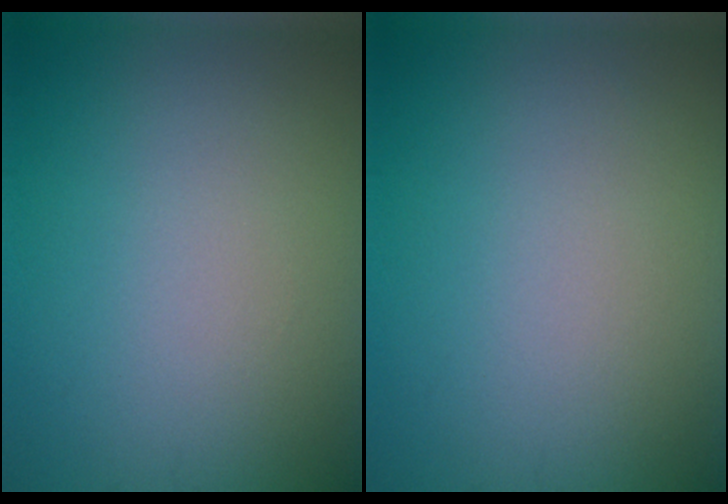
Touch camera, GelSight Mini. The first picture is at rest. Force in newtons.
{"total": 0.0}